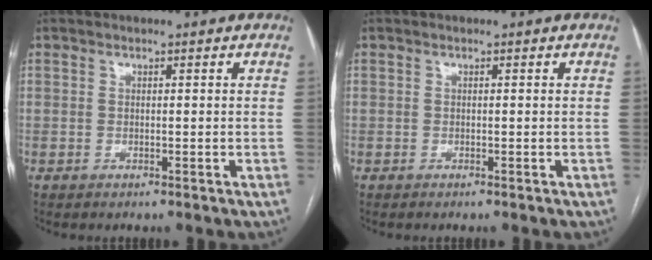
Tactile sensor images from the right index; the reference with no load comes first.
{"total": 0.0}